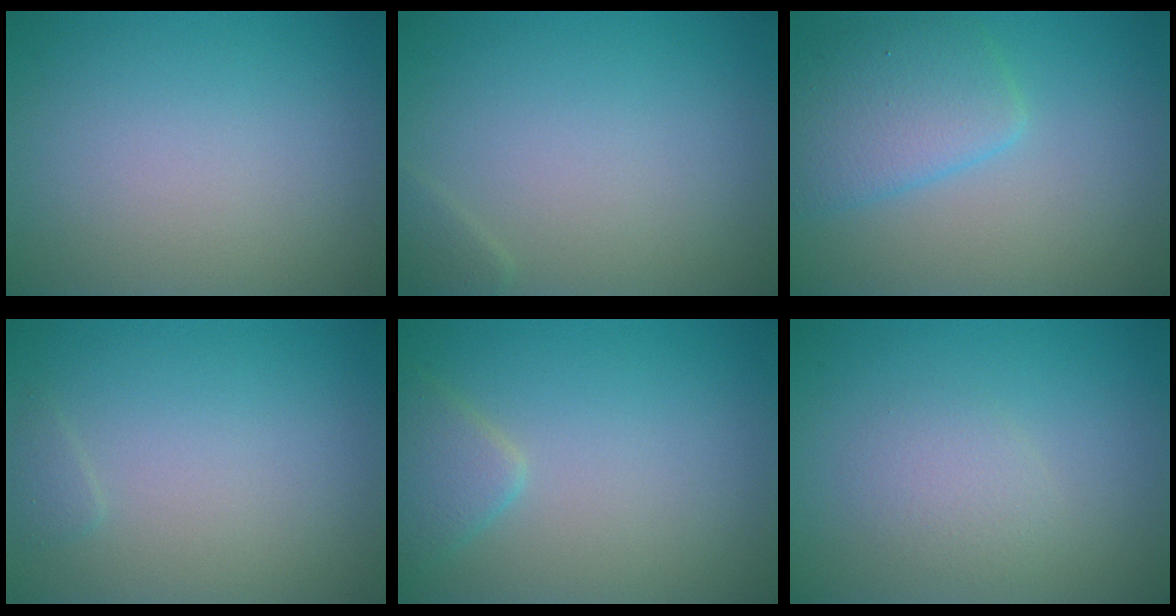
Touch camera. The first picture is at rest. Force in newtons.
{"total": 0.8, "press": 0.8, "slide": 0.1}
{"total": 4.2, "press": 4.2, "slide": 0.2}
{"total": 0.7, "press": 0.7, "slide": 0.1}
{"total": 2.3, "press": 2.3, "slide": 0.2}
{"total": 1.7, "press": 1.7, "slide": 0.0}